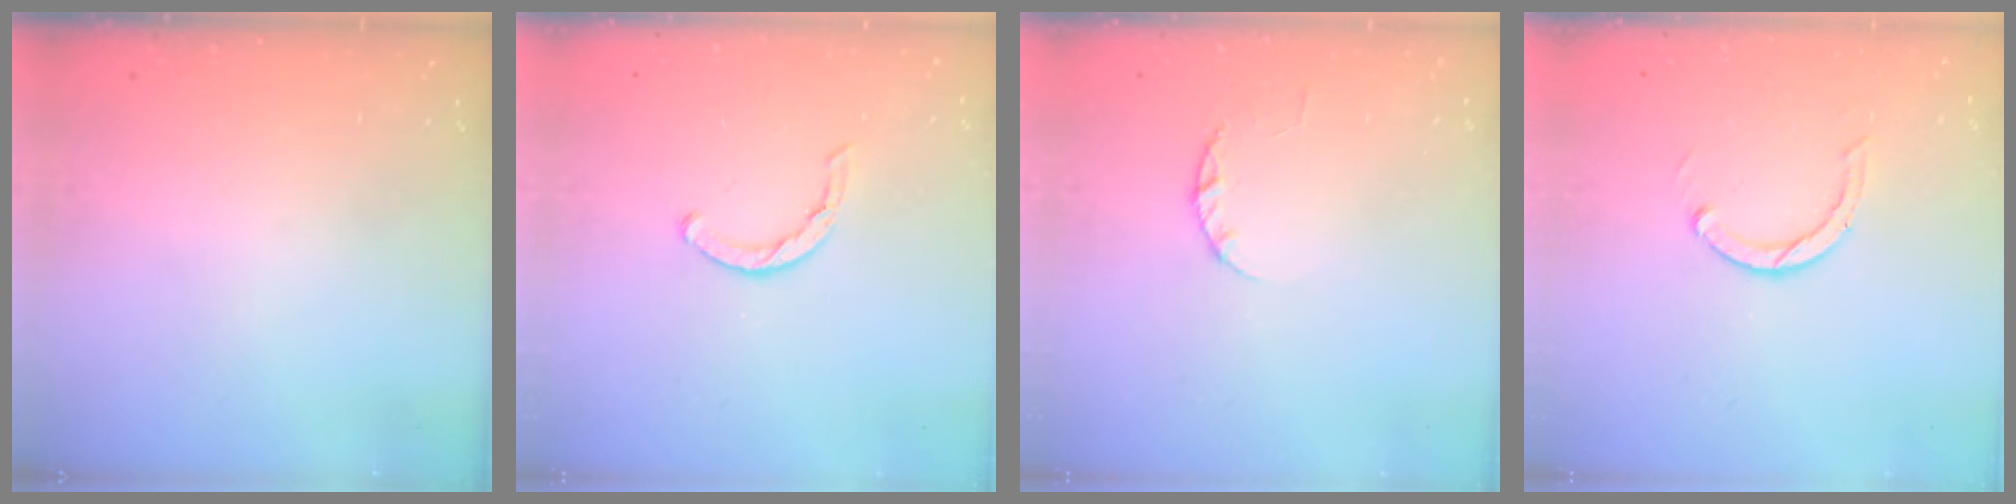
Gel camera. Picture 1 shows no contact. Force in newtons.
{"total": 3.0, "press": 3.0, "slide": 0.3}
{"total": 2.4, "press": 2.3, "slide": 0.4}
{"total": 2.9, "press": 2.9, "slide": 0.4}